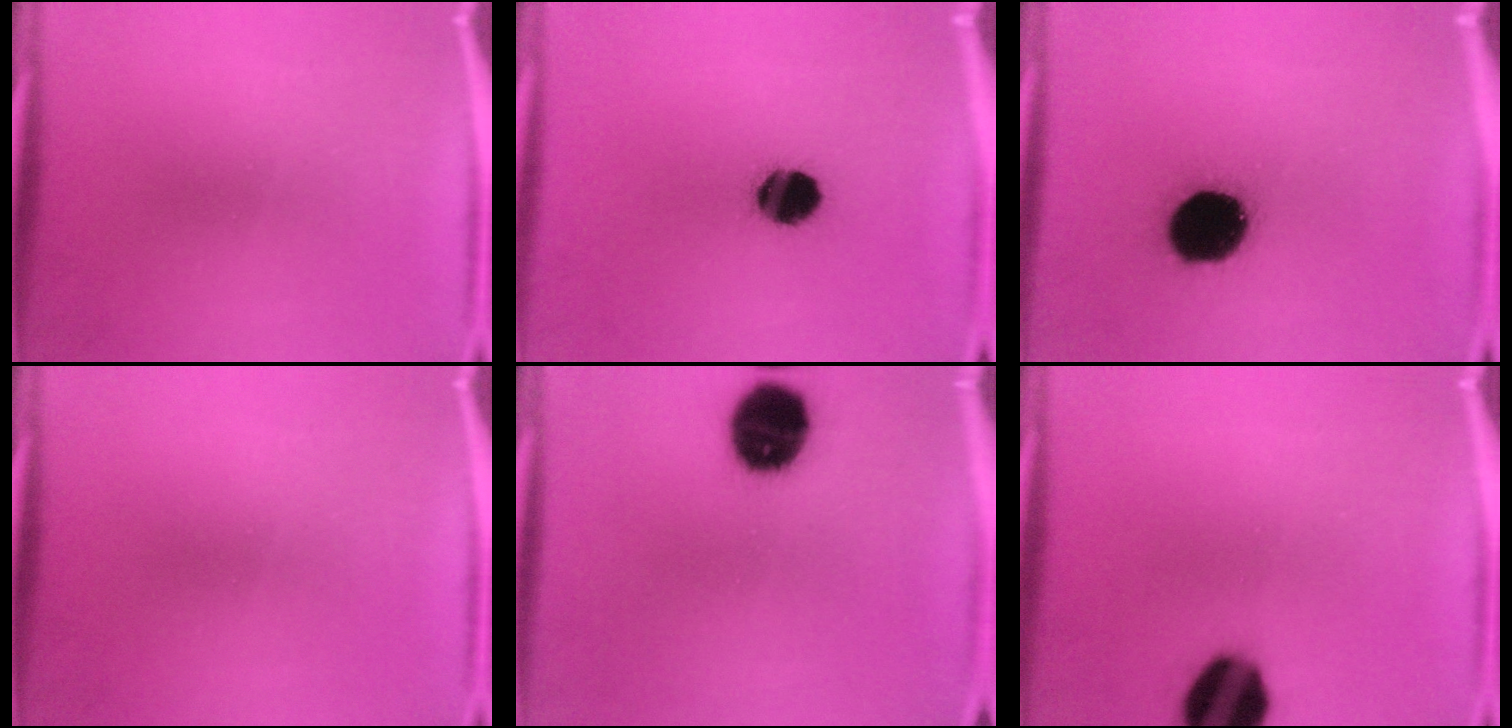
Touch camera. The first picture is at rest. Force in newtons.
{"total": 9.4}
{"total": 17.4}
{"total": 0.0}
{"total": 14.8}
{"total": 14.6}